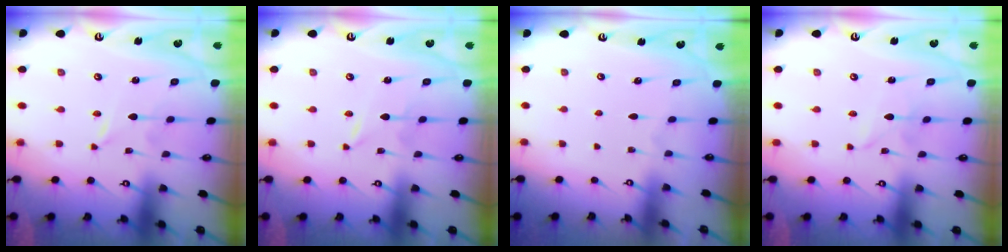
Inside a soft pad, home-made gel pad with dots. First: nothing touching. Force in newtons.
{"total": 2.0, "press": 2.0, "slide": 0.3}
{"total": 0.0}
{"total": 2.4, "press": 2.4, "slide": 0.3}